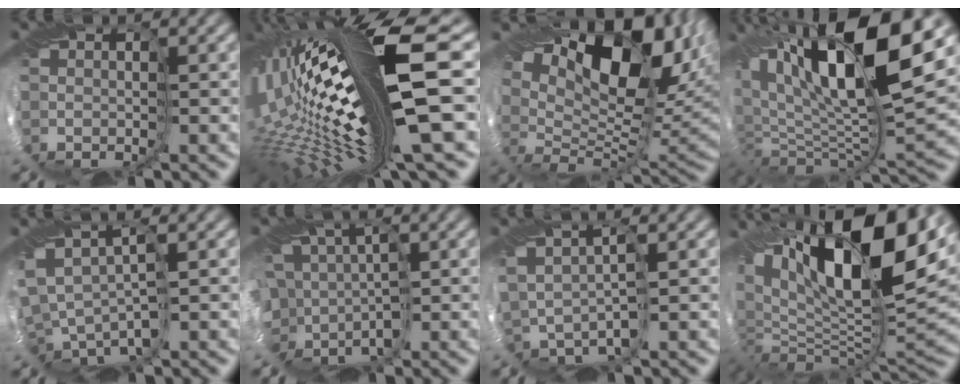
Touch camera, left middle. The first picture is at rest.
{"total": 18.1, "force": [-0.3, 2.9, 17.9], "torque": [-0.309, -0.036, 0.014]}
{"total": 13.0, "force": [8.1, 5.5, 8.5], "torque": [-0.160, 0.028, 0.152]}
{"total": 13.5, "force": [5.9, 3.9, 11.5], "torque": [-0.220, 0.024, 0.108]}
{"total": 3.3, "force": [-0.2, 2.0, 2.7], "torque": [-0.072, 0.002, 0.021]}
{"total": 7.8, "force": [-0.2, 6.6, 4.1], "torque": [-0.092, 0.023, -0.038]}
{"total": 1.1, "force": [1.1, -0.3, 0.0], "torque": [-0.036, 0.022, 0.036]}
{"total": 14.3, "force": [6.0, 5.3, 11.8], "torque": [-0.236, 0.028, 0.099]}